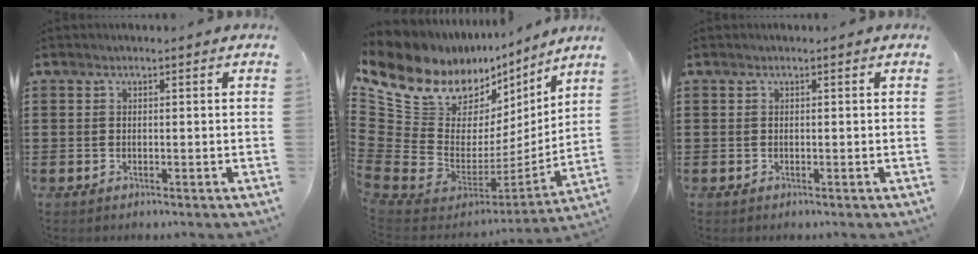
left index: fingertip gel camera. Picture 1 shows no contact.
{"total": 13.1, "force": [8.4, 8.2, 5.8], "torque": [-0.147, -0.081, 0.147]}
{"total": 0.0}